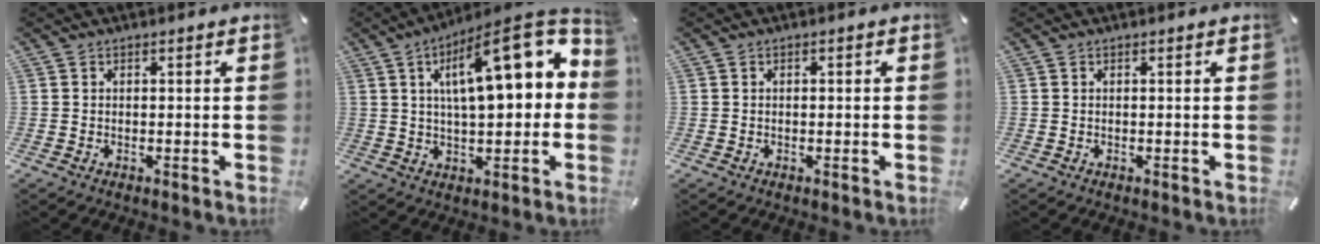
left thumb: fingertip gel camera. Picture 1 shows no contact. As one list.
[{"total": 19.2, "force": [6.1, 7.1, 16.8], "torque": [-0.239, -0.036, 0.091]}, {"total": 0.6, "force": [-0.2, 0.3, 0.5], "torque": [-0.009, 0.000, -0.004]}, {"total": 0.0}]